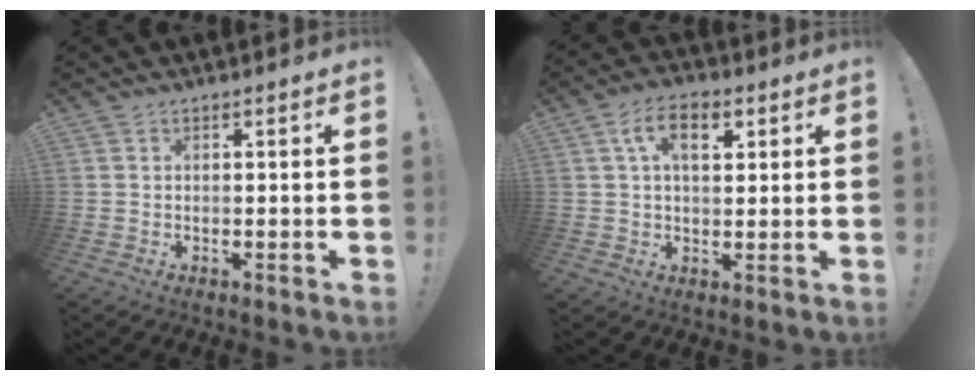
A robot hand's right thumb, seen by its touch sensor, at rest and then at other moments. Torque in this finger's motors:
{"motor_torque": [0.92, 0.95, 0.13, -0.04, 0.24]}